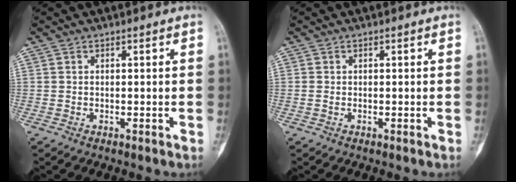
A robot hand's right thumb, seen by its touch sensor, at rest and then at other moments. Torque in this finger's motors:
{"motor_torque": [-0.33, 0.08, 0.04, 0.18, -0.02]}